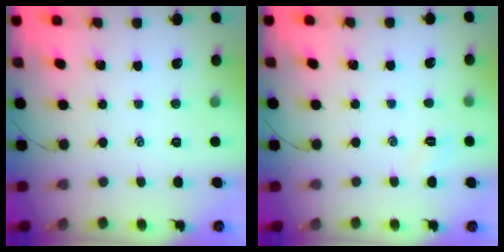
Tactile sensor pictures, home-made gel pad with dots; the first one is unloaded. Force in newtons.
{"total": 2.7, "press": 2.6, "slide": 0.7}